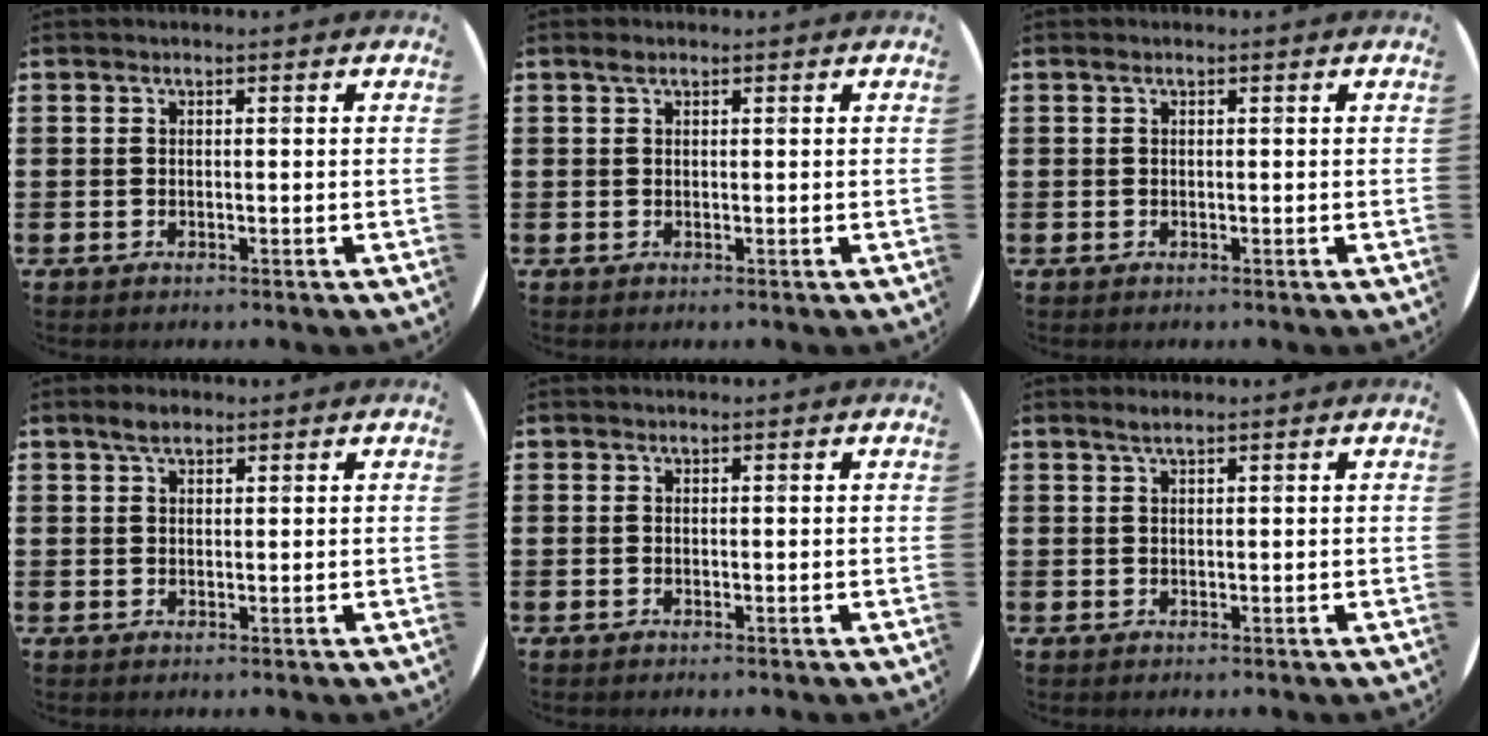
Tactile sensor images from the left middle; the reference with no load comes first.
{"total": 0.8, "force": [0.5, 0.4, 0.5], "torque": [-0.010, 0.004, 0.008]}
{"total": 0.0}
{"total": 2.4, "force": [1.8, 1.0, 1.3], "torque": [-0.021, 0.004, 0.030]}
{"total": 0.0}
{"total": 1.3, "force": [1.0, 0.0, 0.8], "torque": [-0.016, 0.002, 0.018]}